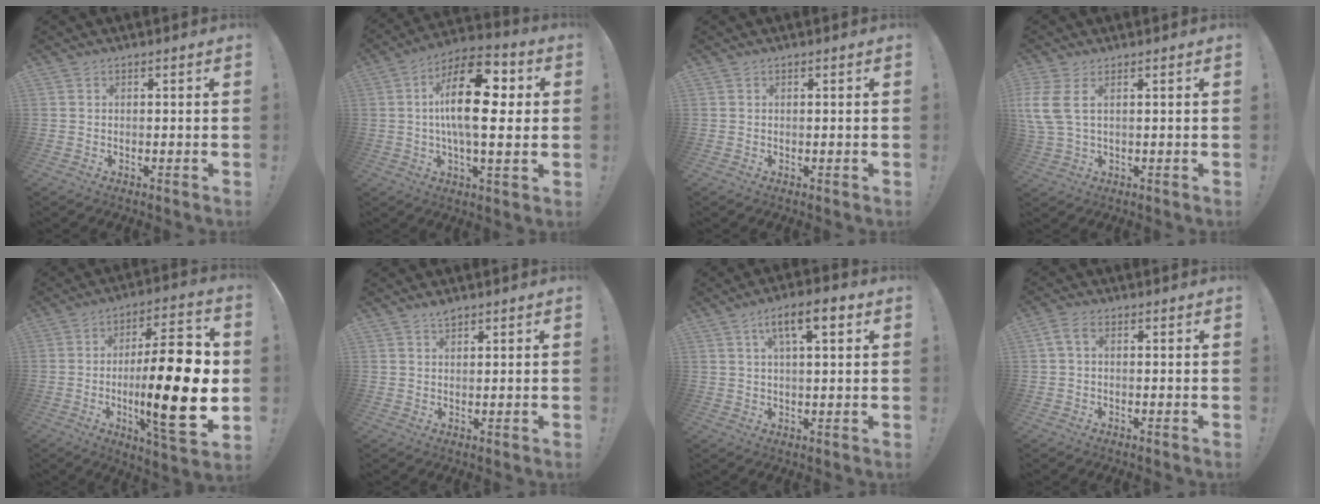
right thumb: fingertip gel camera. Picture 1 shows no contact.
{"total": 21.4, "force": [2.6, 8.4, 19.5], "torque": [-0.325, -0.002, 0.032]}
{"total": 0.0}
{"total": 6.5, "force": [2.3, 2.3, 5.6], "torque": [-0.126, -0.013, 0.046]}
{"total": 25.4, "force": [-2.1, 7.0, 24.3], "torque": [-0.392, 0.000, -0.033]}
{"total": 2.1, "force": [1.8, 0.7, 0.9], "torque": [-0.007, -0.012, 0.031]}
{"total": 8.6, "force": [3.5, 2.5, 7.4], "torque": [-0.114, -0.006, 0.055]}
{"total": 3.3, "force": [0.7, 2.0, 2.6], "torque": [-0.049, 0.008, 0.015]}